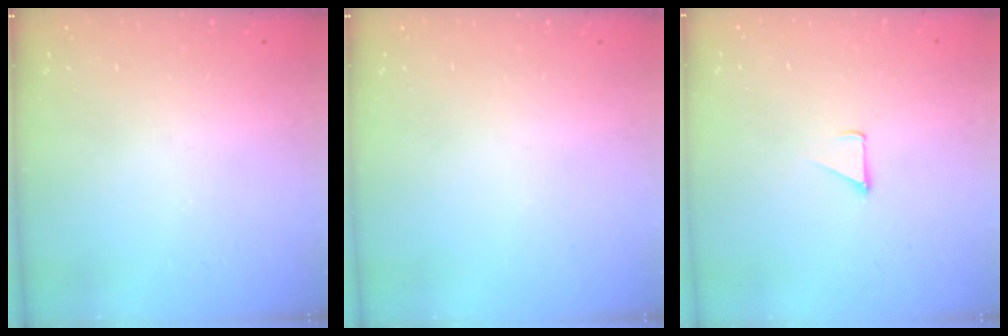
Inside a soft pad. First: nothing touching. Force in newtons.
{"total": 0.0}
{"total": 1.7, "press": 1.7, "slide": 0.1}